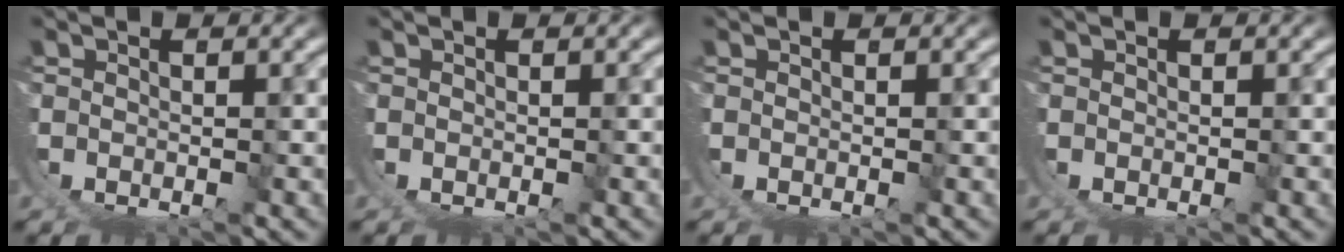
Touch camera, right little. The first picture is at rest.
{"total": 0.0}
{"total": 0.0}
{"total": 0.0}